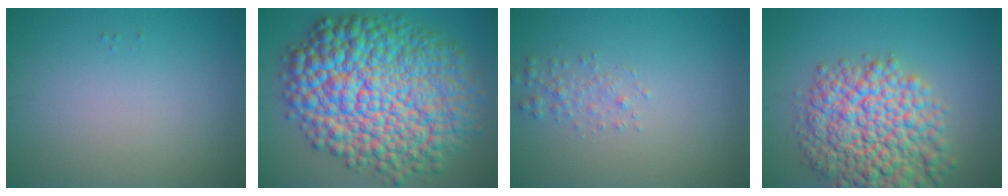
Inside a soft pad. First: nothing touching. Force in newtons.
{"total": 17.1, "press": 17.1, "slide": 0.1}
{"total": 1.4, "press": 1.4, "slide": 0.0}
{"total": 10.1, "press": 10.1, "slide": 0.4}